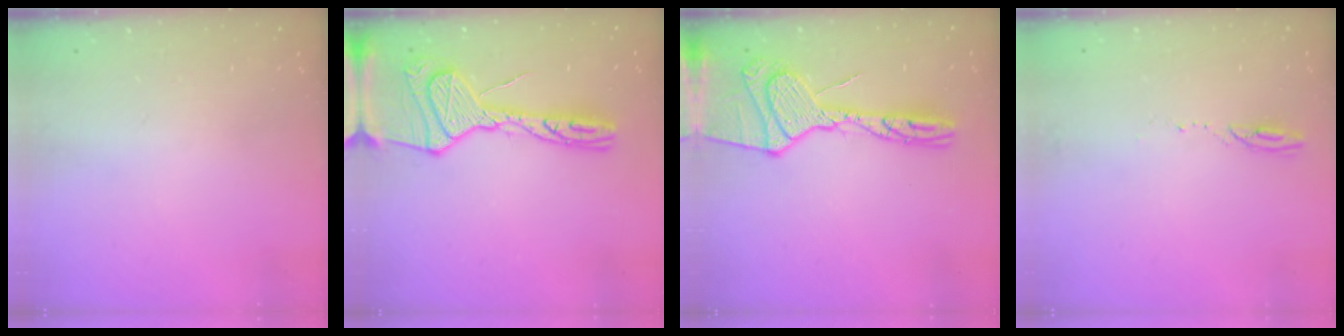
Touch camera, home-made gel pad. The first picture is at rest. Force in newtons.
{"total": 20.3, "press": 20.2, "slide": 1.9}
{"total": 18.3, "press": 18.2, "slide": 1.9}
{"total": 3.0, "press": 3.0, "slide": 0.4}